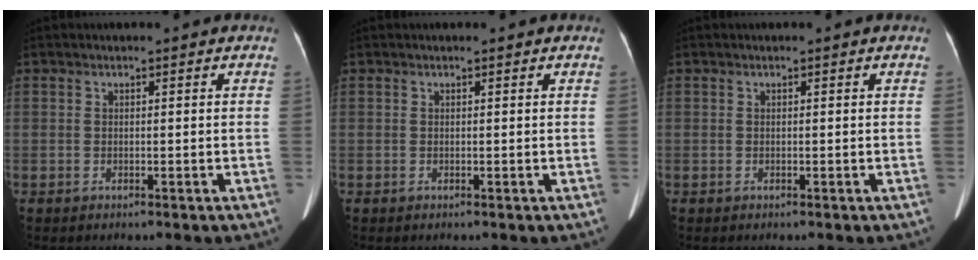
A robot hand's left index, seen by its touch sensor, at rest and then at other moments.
{"total": 0.0}
{"total": 0.0}